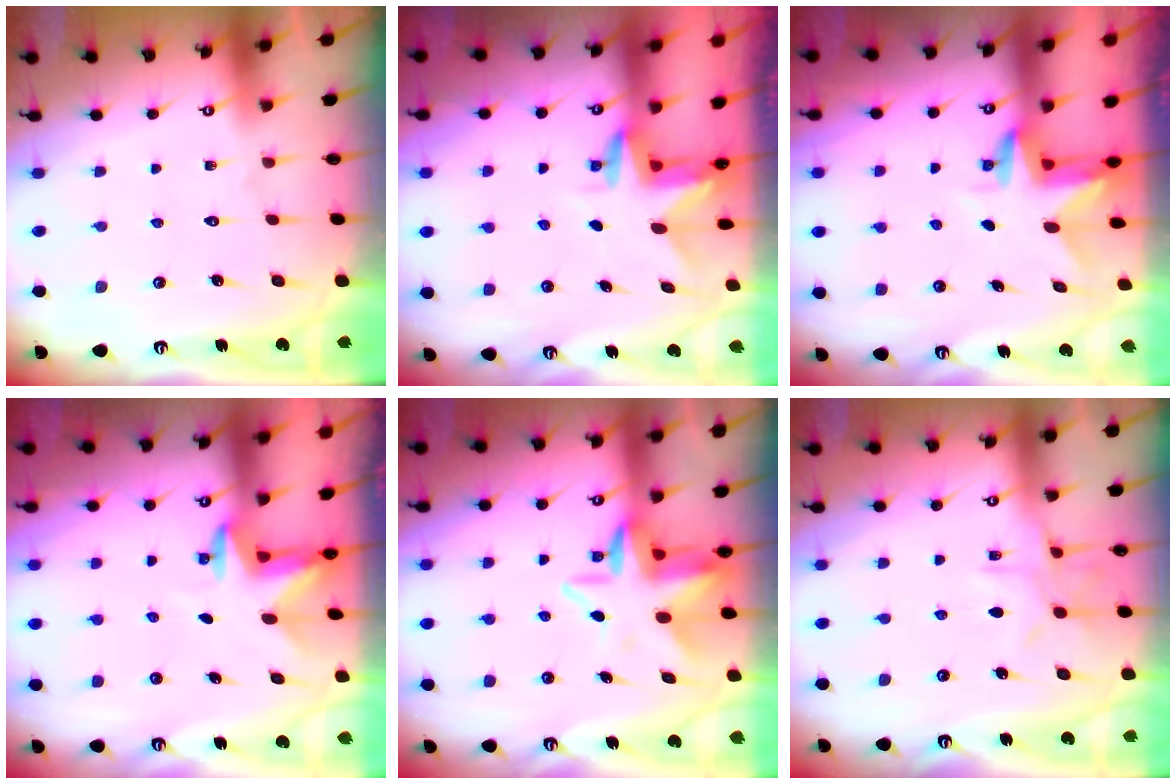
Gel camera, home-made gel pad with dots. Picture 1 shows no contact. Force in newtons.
{"total": 3.0, "press": 3.0, "slide": 0.2}
{"total": 3.1, "press": 3.1, "slide": 0.2}
{"total": 3.0, "press": 2.9, "slide": 0.7}
{"total": 7.8, "press": 7.6, "slide": 1.7}
{"total": 8.2, "press": 8.2, "slide": 0.5}